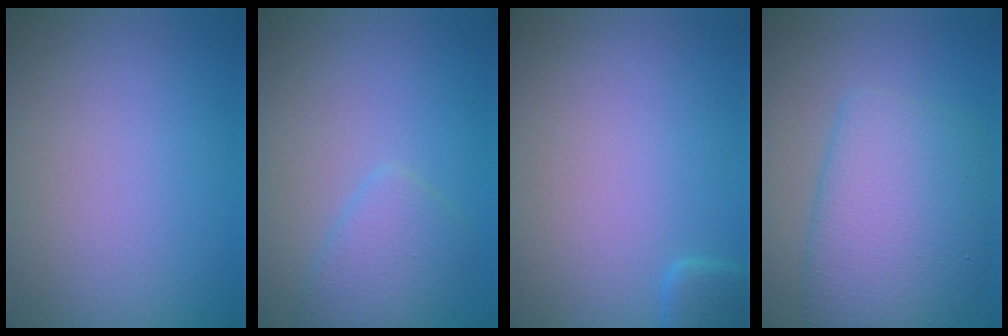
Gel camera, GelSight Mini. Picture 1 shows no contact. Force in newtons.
{"total": 2.4, "press": 2.4, "slide": 0.1}
{"total": 1.6, "press": 1.6, "slide": 0.1}
{"total": 6.7, "press": 6.7, "slide": 0.1}